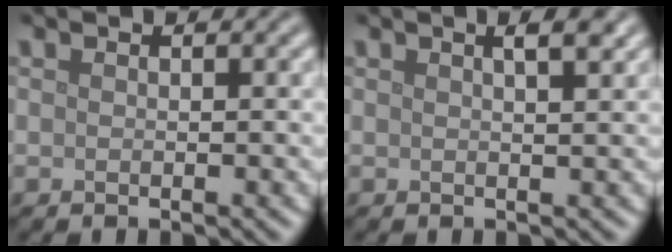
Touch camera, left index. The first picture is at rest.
{"total": 2.9, "force": [1.6, 1.1, 2.2], "torque": [-0.004, 0.010, 0.003]}